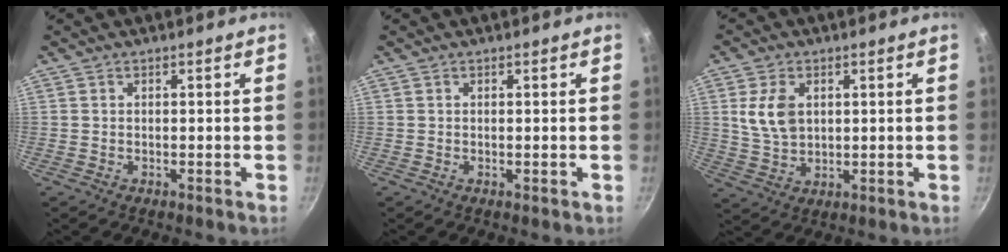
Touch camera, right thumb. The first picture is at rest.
{"total": 0.0}
{"total": 7.7, "force": [1.9, 5.2, 5.4], "torque": [-0.094, -0.010, 0.041]}